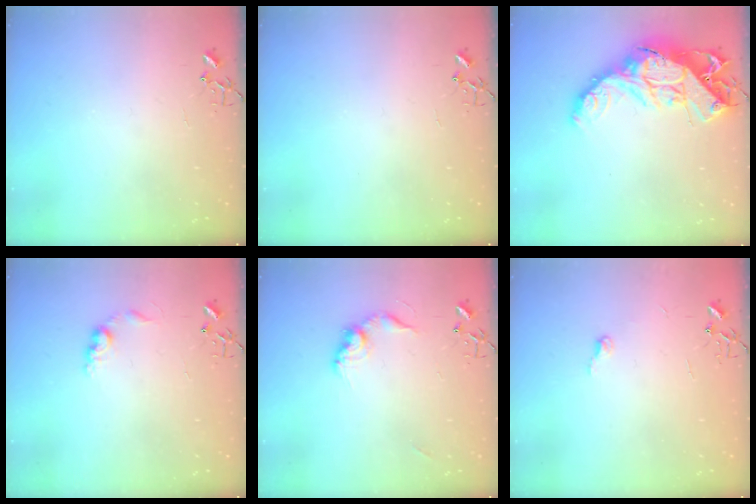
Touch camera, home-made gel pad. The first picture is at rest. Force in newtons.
{"total": 0.0}
{"total": 20.4, "press": 20.4, "slide": 1.7}
{"total": 7.5, "press": 7.4, "slide": 0.3}
{"total": 11.4, "press": 11.4, "slide": 0.7}
{"total": 5.5, "press": 5.5, "slide": 0.6}